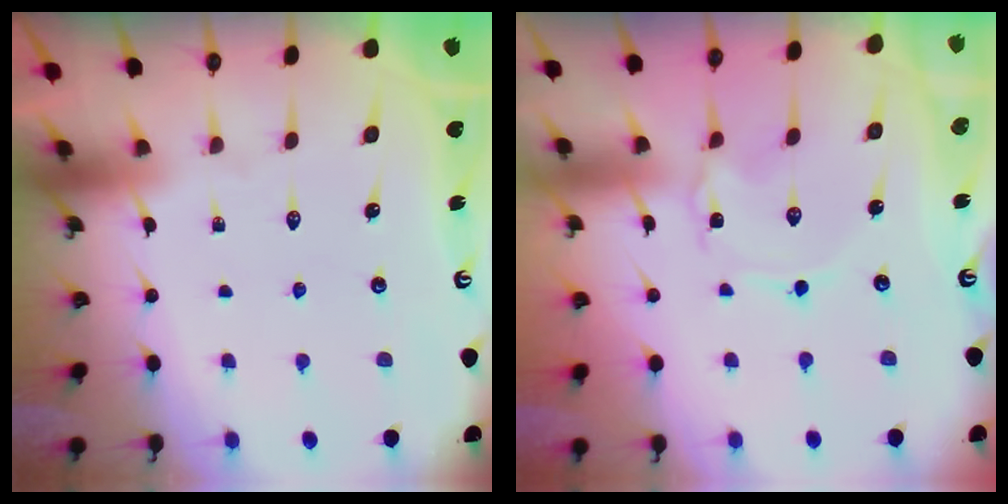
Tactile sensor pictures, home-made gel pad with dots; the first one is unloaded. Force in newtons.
{"total": 0.9, "press": 0.9, "slide": 0.1}